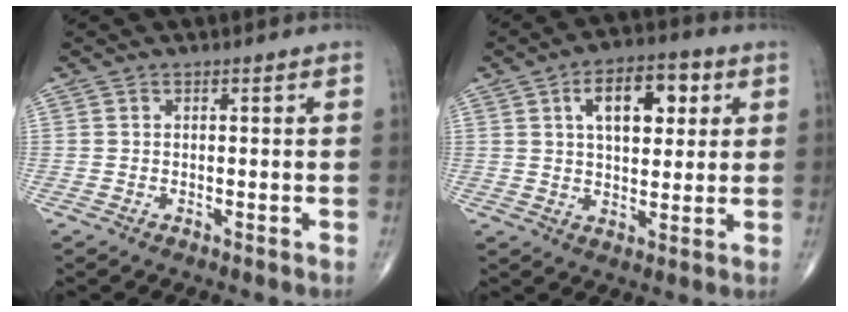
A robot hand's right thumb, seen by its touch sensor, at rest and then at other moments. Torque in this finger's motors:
{"motor_torque": [0.06, 0.22, 0.62, 0.47, 0.17]}